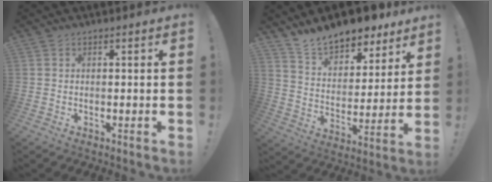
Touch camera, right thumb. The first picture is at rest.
{"total": 13.7, "force": [12.0, 5.1, 4.3], "torque": [-0.082, -0.091, 0.217]}